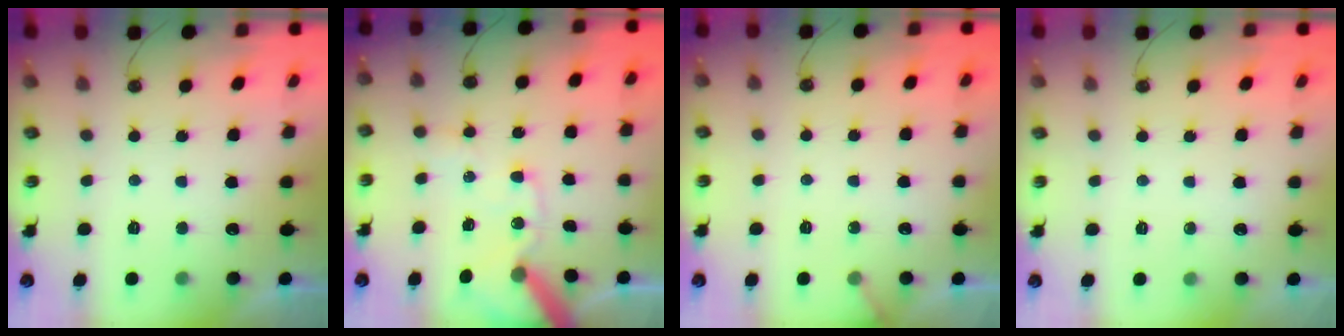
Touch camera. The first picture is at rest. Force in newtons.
{"total": 12.6, "press": 12.4, "slide": 1.8}
{"total": 1.7, "press": 1.7, "slide": 0.1}
{"total": 0.0}